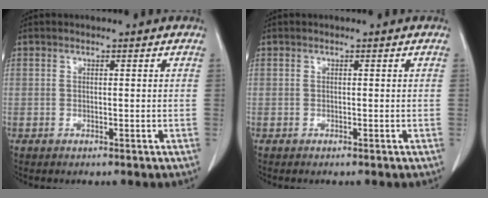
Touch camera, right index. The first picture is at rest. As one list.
[{"total": 0.0}]